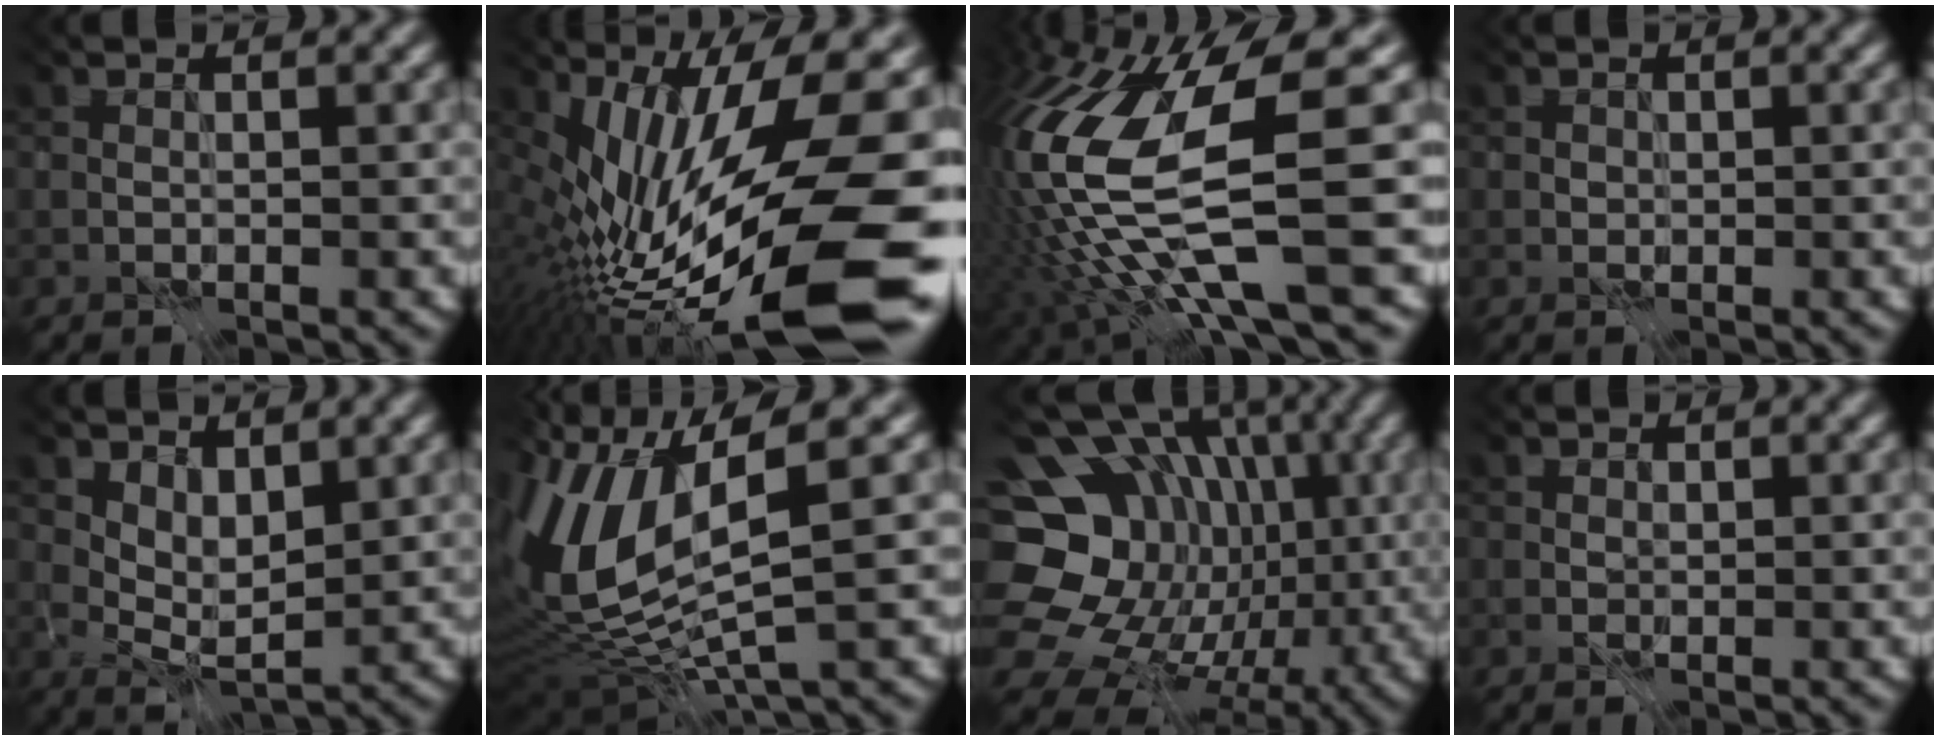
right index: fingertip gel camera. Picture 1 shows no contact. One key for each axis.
{"total": 18.4, "fx": -7.0, "fy": 4.7, "fz": 16.4, "tx": -0.258, "ty": -0.017, "tz": -0.106}
{"total": 13.0, "fx": -3.9, "fy": 2.2, "fz": 12.2, "tx": -0.274, "ty": -0.026, "tz": -0.030}
{"total": 1.5, "fx": -1.0, "fy": -0.5, "fz": -1.0, "tx": 0.007, "ty": -0.020, "tz": 0.000}
{"total": 1.3, "fx": 0.4, "fy": 0.7, "fz": 1.0, "tx": -0.029, "ty": -0.025, "tz": 0.026}
{"total": 11.3, "fx": -1.2, "fy": 3.7, "fz": 10.6, "tx": -0.254, "ty": -0.014, "tz": 0.012}
{"total": 18.3, "fx": -1.3, "fy": 16.2, "fz": 8.5, "tx": -0.171, "ty": 0.010, "tz": -0.005}
{"total": 1.7, "fx": -1.1, "fy": -0.7, "fz": -1.1, "tx": 0.018, "ty": -0.024, "tz": 0.002}